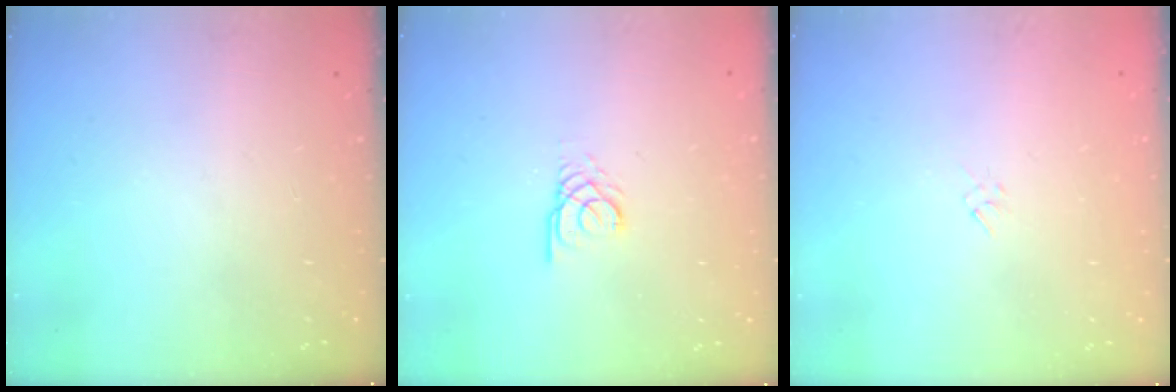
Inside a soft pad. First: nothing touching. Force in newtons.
{"total": 2.2, "press": 2.1, "slide": 0.2}
{"total": 1.6, "press": 1.6, "slide": 0.4}